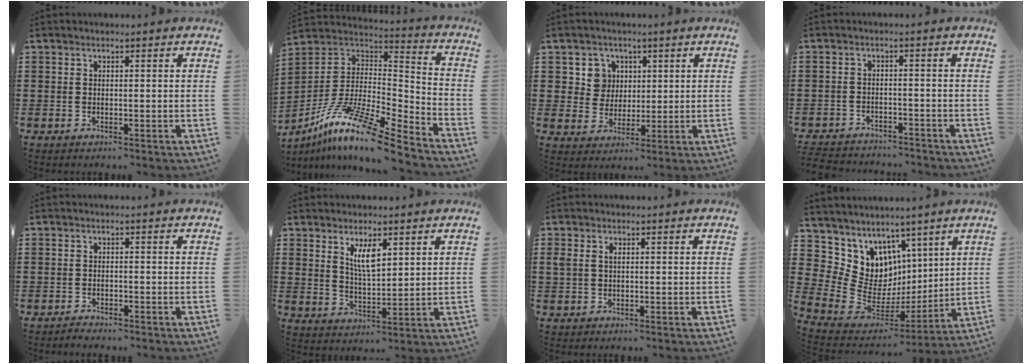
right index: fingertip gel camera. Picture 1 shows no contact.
{"total": 13.2, "force": [-9.5, 1.8, 9.0], "torque": [-0.186, 0.006, -0.187]}
{"total": 5.3, "force": [1.8, 4.9, 1.1], "torque": [-0.048, 0.017, 0.034]}
{"total": 3.5, "force": [-3.4, 0.4, 0.1], "torque": [-0.015, -0.003, -0.075]}
{"total": 1.2, "force": [-1.2, 0.2, 0.0], "torque": [-0.004, 0.003, -0.026]}
{"total": 5.1, "force": [2.6, 1.7, 4.0], "torque": [-0.077, 0.001, 0.044]}
{"total": 1.3, "force": [0.3, 0.8, 1.0], "torque": [-0.022, 0.006, 0.004]}
{"total": 8.5, "force": [4.5, 7.2, 0.7], "torque": [-0.067, -0.057, 0.094]}